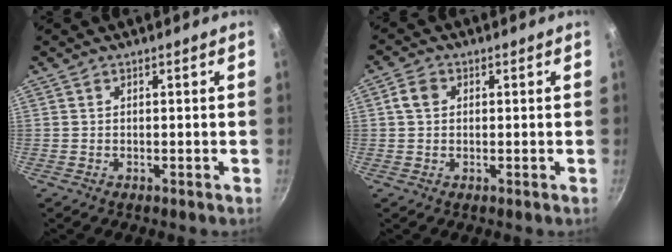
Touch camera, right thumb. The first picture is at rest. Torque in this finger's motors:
{"motor_torque": [-0.11, 0.39, 0.10, 0.40, -0.04]}